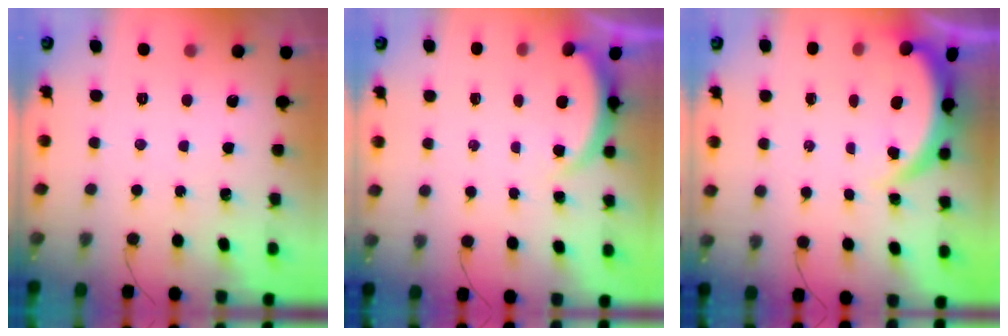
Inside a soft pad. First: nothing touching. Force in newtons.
{"total": 2.5, "press": 2.4, "slide": 0.6}
{"total": 4.0, "press": 4.0, "slide": 0.1}